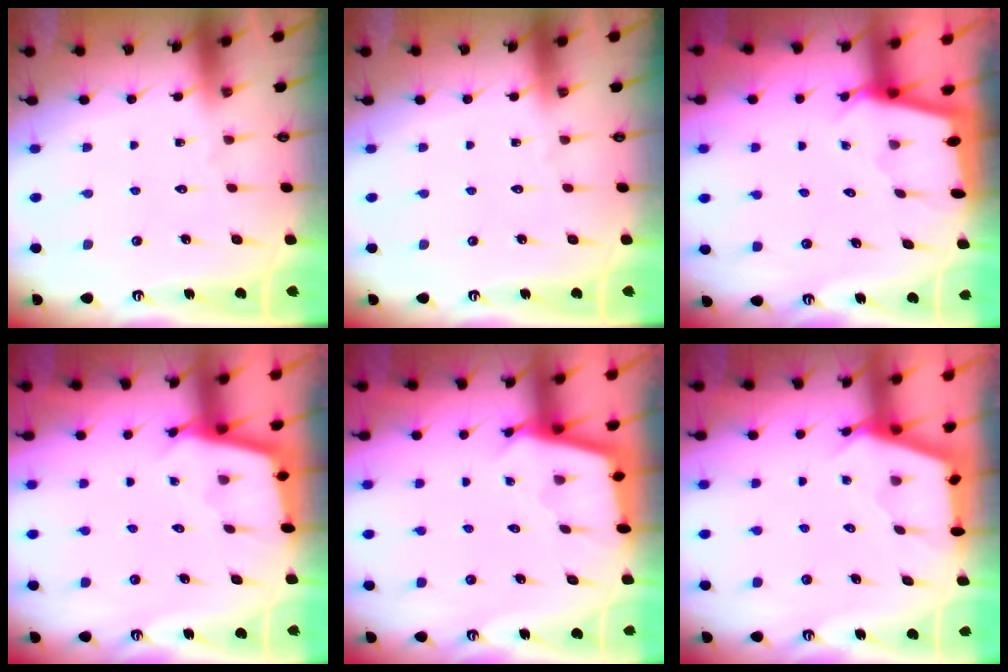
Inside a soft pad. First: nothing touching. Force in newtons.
{"total": 0.0}
{"total": 1.7, "press": 1.7, "slide": 0.3}
{"total": 2.3, "press": 2.3, "slide": 0.2}
{"total": 2.5, "press": 2.5, "slide": 0.2}
{"total": 3.0, "press": 3.0, "slide": 0.4}